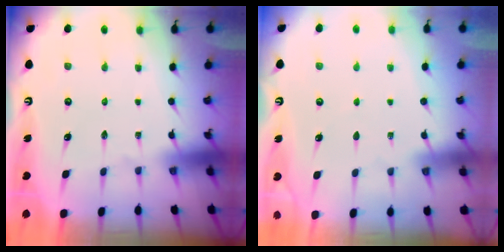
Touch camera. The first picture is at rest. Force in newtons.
{"total": 2.1, "press": 2.0, "slide": 0.3}